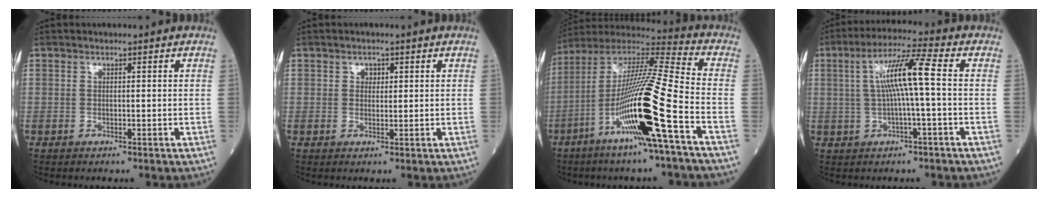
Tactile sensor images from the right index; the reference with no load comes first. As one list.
[{"total": 1.3, "force": [0.6, 1.1, 0.6], "torque": [-0.006, 0.000, 0.008]}, {"total": 20.4, "force": [-7.4, -0.4, 19.0], "torque": [-0.381, -0.022, -0.147]}, {"total": 8.4, "force": [0.6, -0.2, 8.4], "torque": [-0.156, 0.016, 0.010]}]